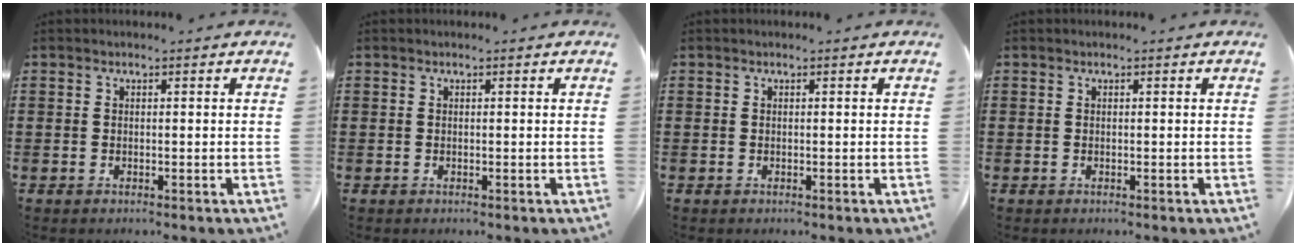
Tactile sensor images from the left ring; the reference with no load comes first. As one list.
[{"total": 0.0}, {"total": 0.0}, {"total": 0.0}]